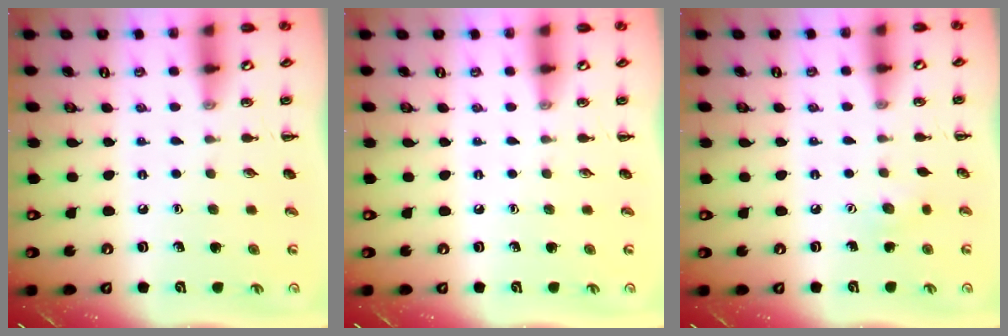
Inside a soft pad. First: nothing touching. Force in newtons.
{"total": 0.0}
{"total": 4.1, "press": 4.0, "slide": 1.0}